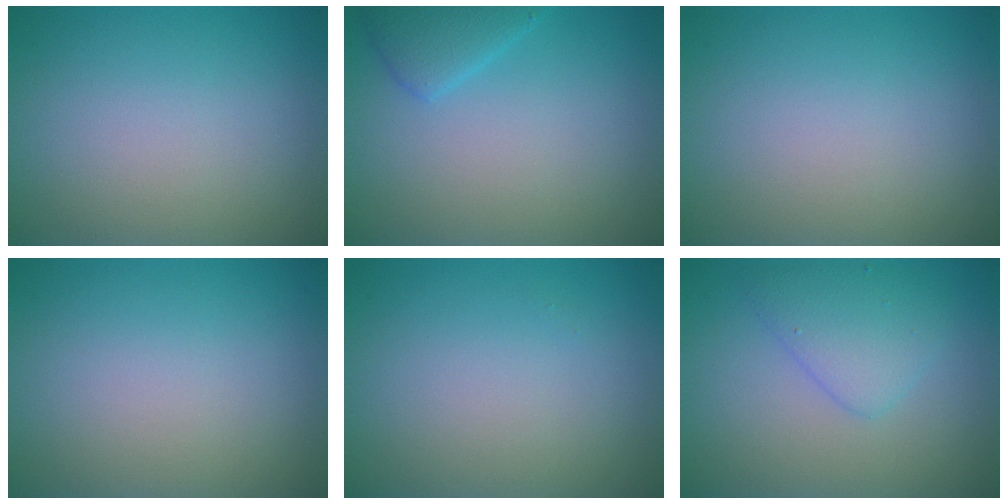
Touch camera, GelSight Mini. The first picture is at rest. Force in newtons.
{"total": 2.3, "press": 2.3, "slide": 0.1}
{"total": 0.0}
{"total": 0.0}
{"total": 0.0}
{"total": 3.0, "press": 3.0, "slide": 0.2}